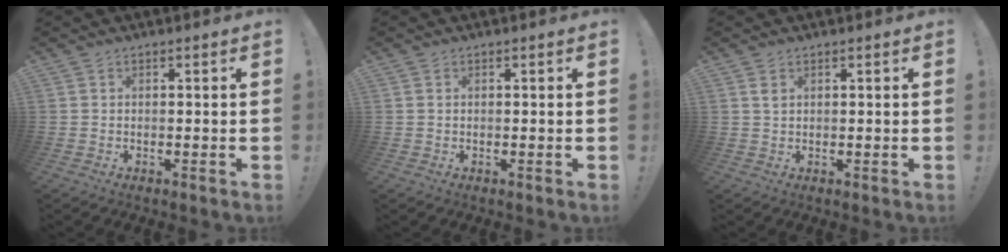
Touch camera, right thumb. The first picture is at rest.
{"total": 0.0}
{"total": 1.6, "force": [0.8, 0.8, 1.2], "torque": [-0.018, -0.001, 0.013]}